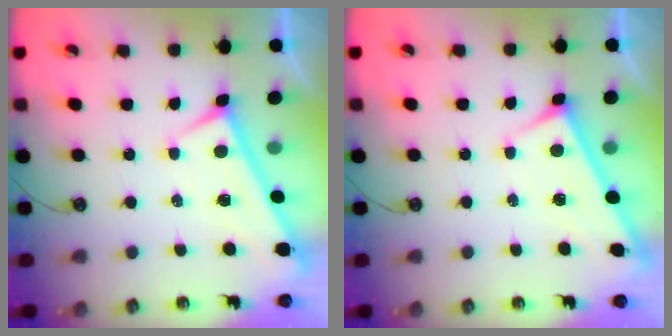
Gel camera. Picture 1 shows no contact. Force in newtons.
{"total": 2.9, "press": 2.9, "slide": 0.2}